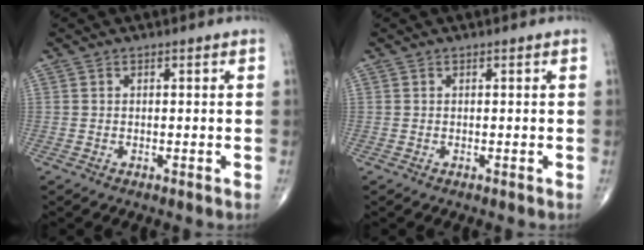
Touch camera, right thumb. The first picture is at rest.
{"total": 0.0}